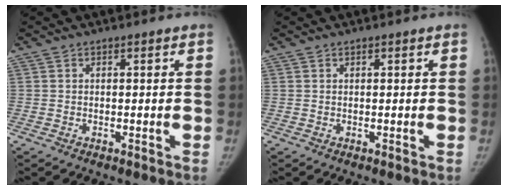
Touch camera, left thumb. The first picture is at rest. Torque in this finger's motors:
{"motor_torque": [-0.03, 0.04, 0.03, -0.06, 0.01]}